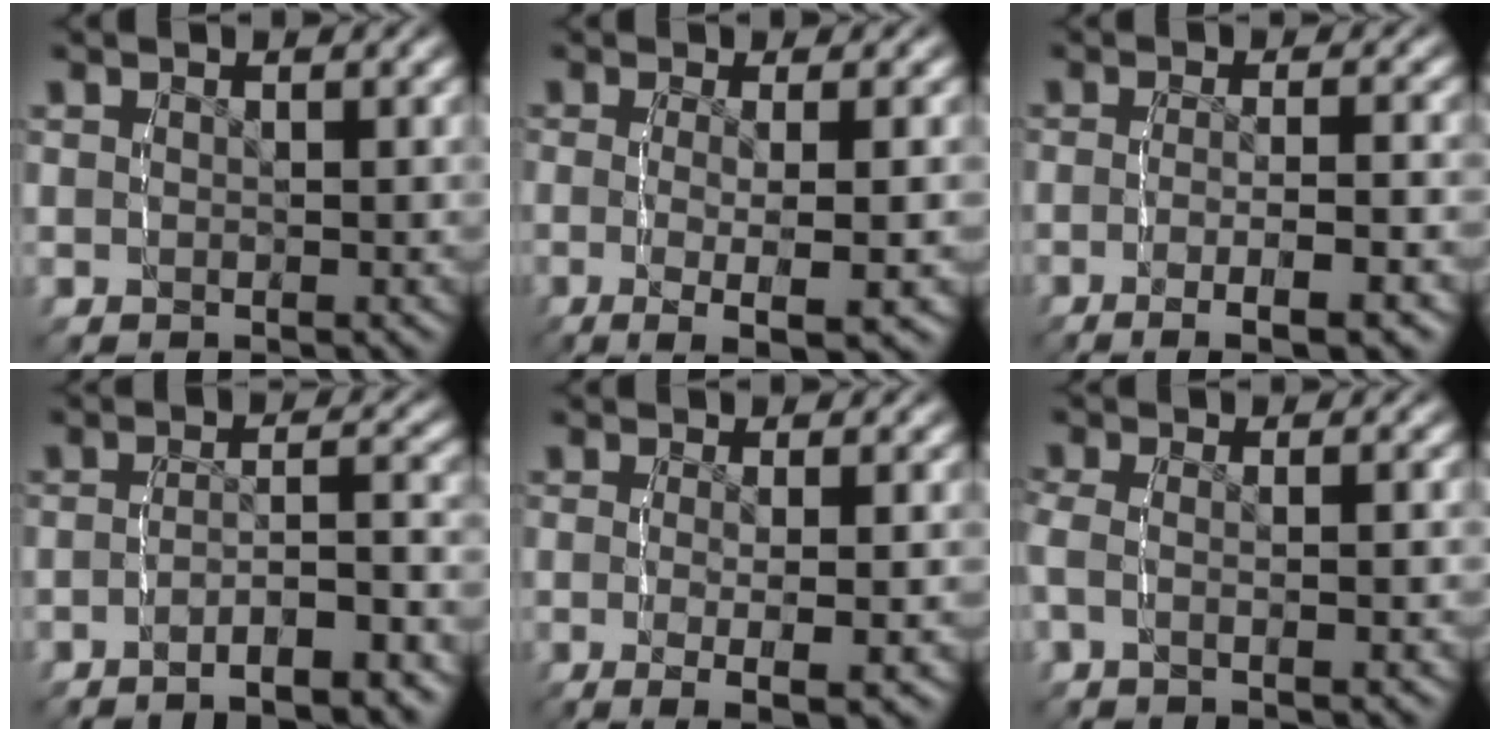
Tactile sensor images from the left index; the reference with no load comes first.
{"total": 5.9, "force": [-3.0, 1.2, 5.0], "torque": [-0.089, -0.027, -0.030]}
{"total": 5.6, "force": [-3.9, 0.9, 3.9], "torque": [-0.074, -0.016, -0.050]}
{"total": 7.2, "force": [-6.3, 1.2, 3.2], "torque": [-0.043, -0.015, -0.090]}
{"total": 4.6, "force": [-2.1, 0.7, 4.0], "torque": [-0.069, -0.019, -0.021]}
{"total": 2.3, "force": [-0.8, 0.7, 2.0], "torque": [-0.058, -0.008, -0.009]}